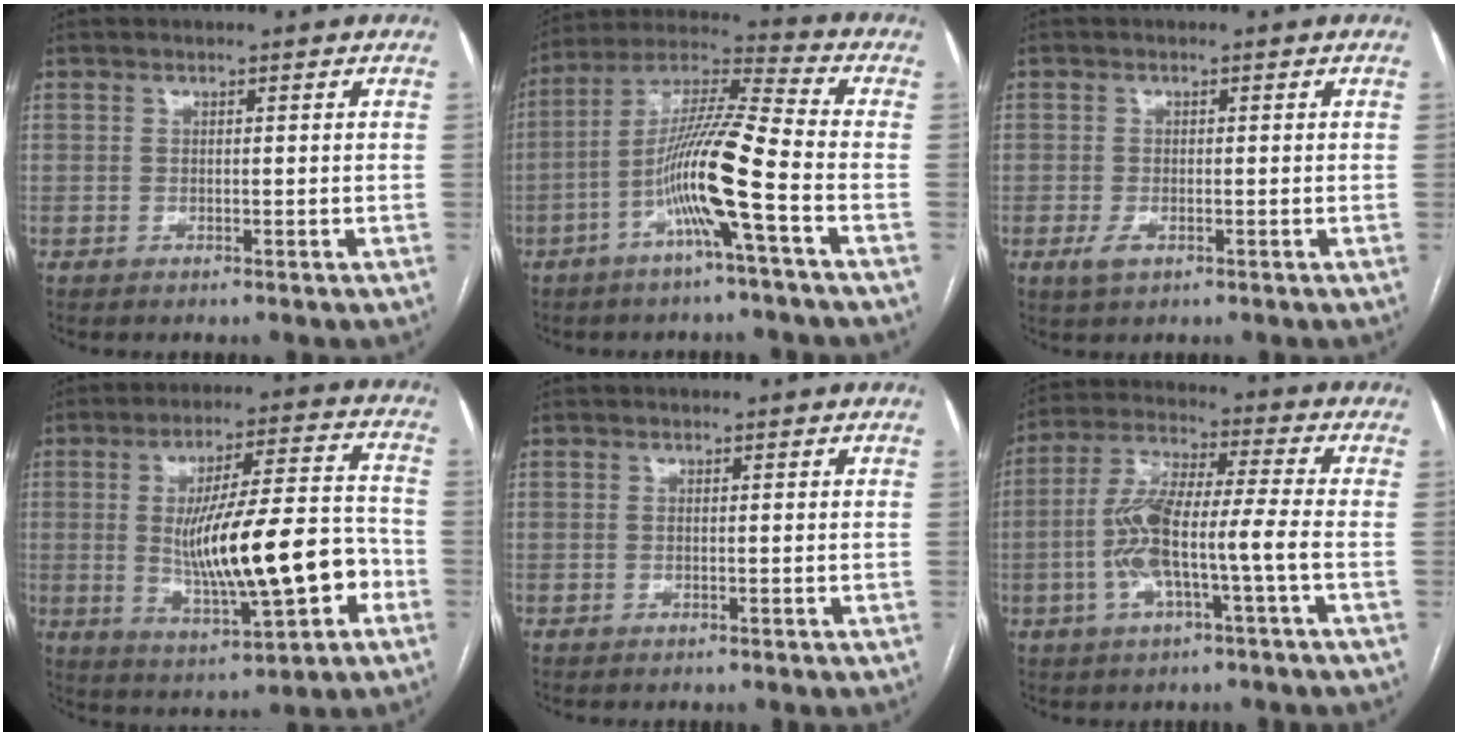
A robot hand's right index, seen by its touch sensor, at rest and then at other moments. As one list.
[{"total": 12.9, "force": [-4.6, -0.7, 12.0], "torque": [-0.229, 0.011, -0.093]}, {"total": 2.2, "force": [-0.9, 1.2, 1.6], "torque": [-0.033, -0.001, -0.012]}, {"total": 17.1, "force": [-2.9, 3.1, 16.5], "torque": [-0.284, 0.007, -0.035]}, {"total": 0.0}, {"total": 10.9, "force": [-2.6, 1.1, 10.5], "torque": [-0.217, 0.017, -0.053]}]